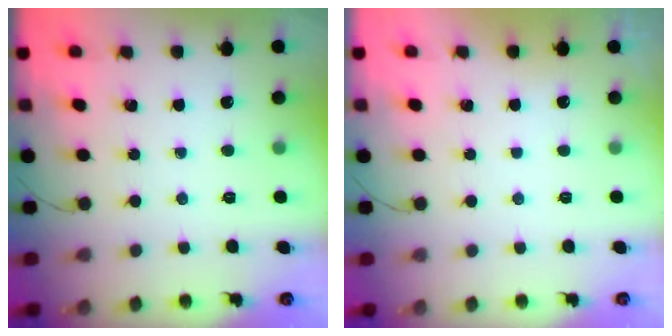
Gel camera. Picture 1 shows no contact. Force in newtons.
{"total": 2.8, "press": 2.8, "slide": 0.1}